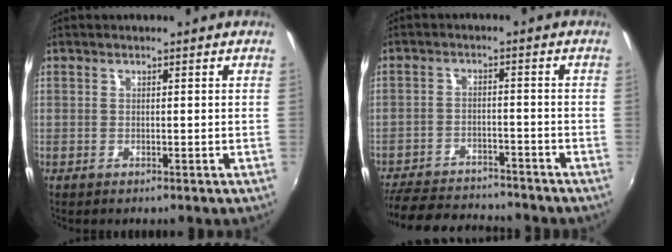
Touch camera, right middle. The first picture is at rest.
{"total": 15.8, "force": [-14.1, 4.4, 5.7], "torque": [-0.140, -0.007, -0.209]}